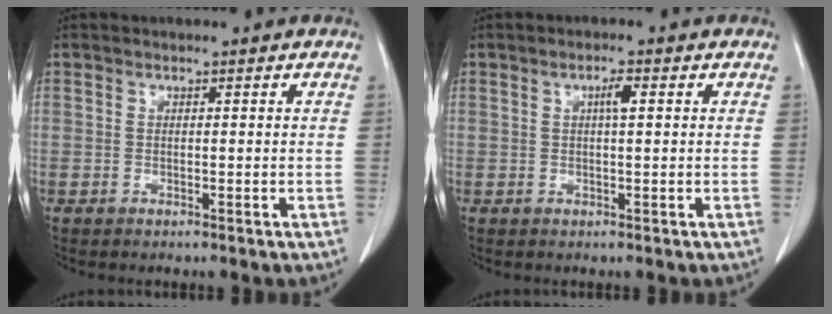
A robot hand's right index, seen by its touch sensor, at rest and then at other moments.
{"total": 1.6, "force": [0.4, 0.2, 1.5], "torque": [-0.027, 0.004, 0.007]}